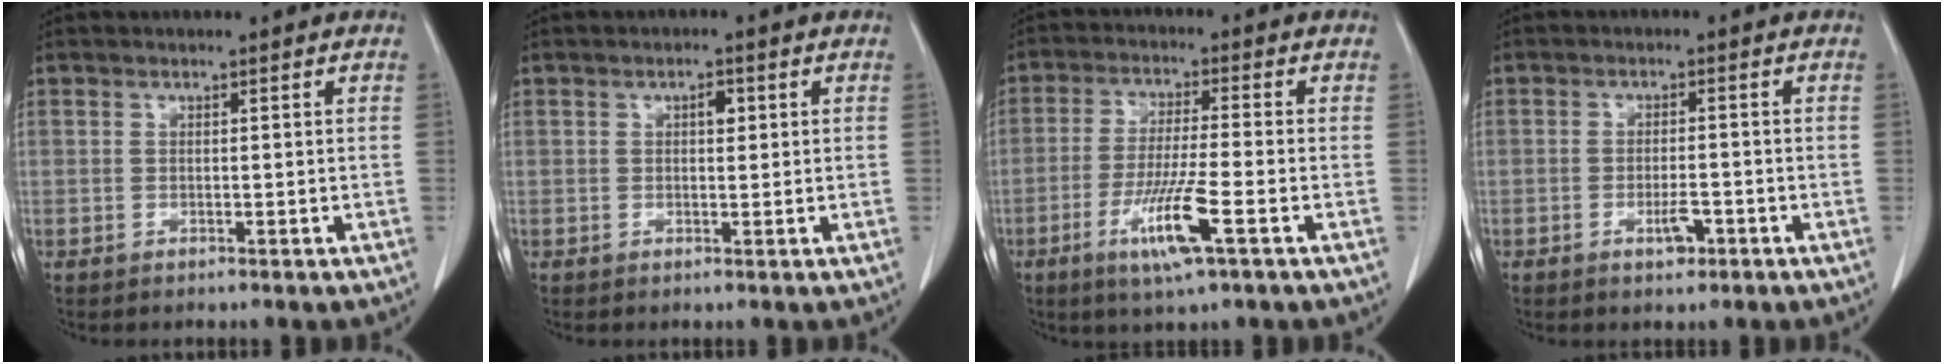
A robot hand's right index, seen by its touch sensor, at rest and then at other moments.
{"total": 1.8, "force": [0.6, 0.9, 1.5], "torque": [-0.021, 0.002, 0.008]}
{"total": 9.1, "force": [-3.9, 0.0, 8.2], "torque": [-0.160, -0.017, -0.070]}
{"total": 2.9, "force": [-1.4, 1.0, 2.3], "torque": [-0.039, 0.004, -0.018]}